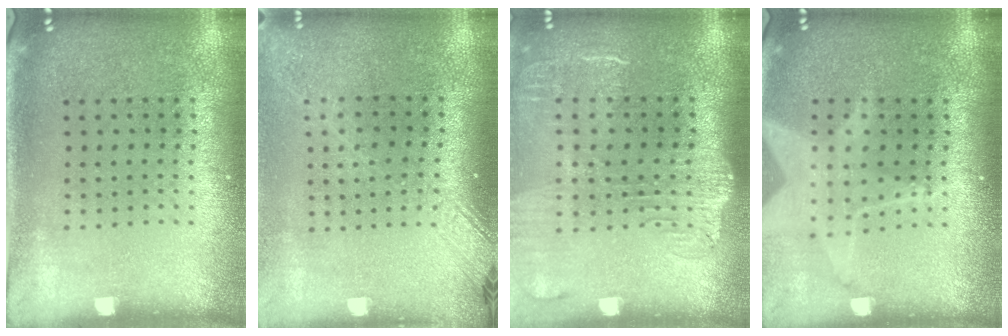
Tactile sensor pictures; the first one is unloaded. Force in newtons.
{"total": 2.0, "press": 1.5, "slide": 1.3}
{"total": 1.9, "press": 1.5, "slide": 1.2}
{"total": 1.8, "press": 1.5, "slide": 1.1}